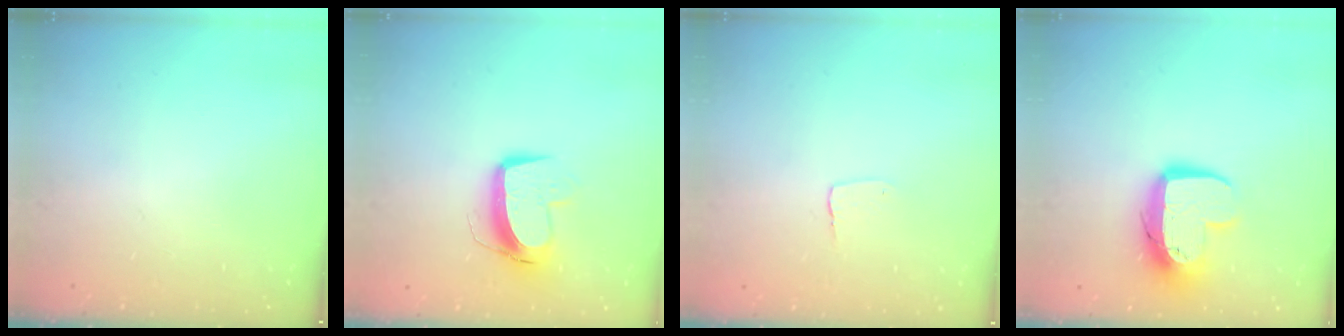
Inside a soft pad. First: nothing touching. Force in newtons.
{"total": 10.6, "press": 10.5, "slide": 1.2}
{"total": 2.7, "press": 2.7, "slide": 0.2}
{"total": 11.0, "press": 10.9, "slide": 0.9}